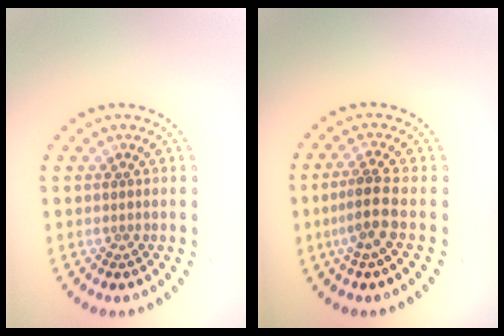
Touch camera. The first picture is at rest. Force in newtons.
{"total": 2.9, "press": 2.2, "slide": 1.8}